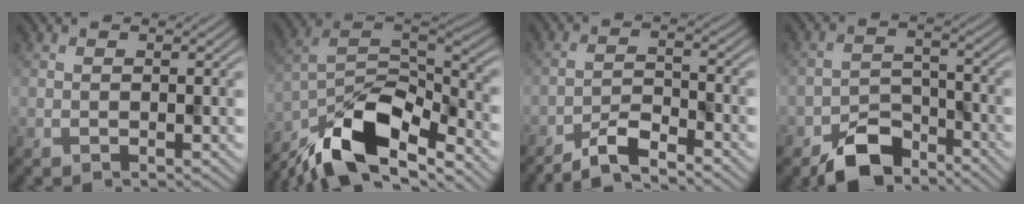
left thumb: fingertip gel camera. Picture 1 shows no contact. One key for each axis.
{"total": 14.0, "fx": -10.2, "fy": 4.6, "fz": 8.4, "tx": -0.165, "ty": -0.008, "tz": -0.193}
{"total": 4.9, "fx": -4.3, "fy": 0.7, "fz": 2.2, "tx": -0.042, "ty": 0.001, "tz": -0.086}
{"total": 7.4, "fx": -5.6, "fy": 3.7, "fz": 3.2, "tx": -0.053, "ty": -0.006, "tz": -0.111}